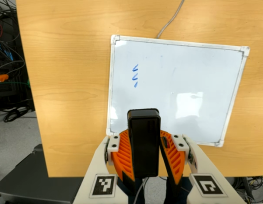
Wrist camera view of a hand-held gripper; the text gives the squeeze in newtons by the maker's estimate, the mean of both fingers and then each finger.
{"total": 8.0, "left": 8.6, "right": 7.4}